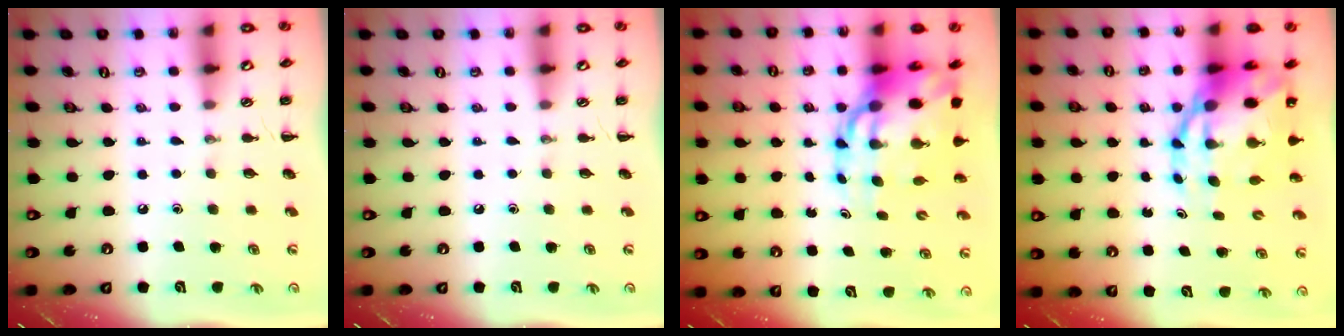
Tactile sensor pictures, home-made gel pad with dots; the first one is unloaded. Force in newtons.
{"total": 0.0}
{"total": 17.0, "press": 16.4, "slide": 4.7}
{"total": 13.5, "press": 13.1, "slide": 3.2}